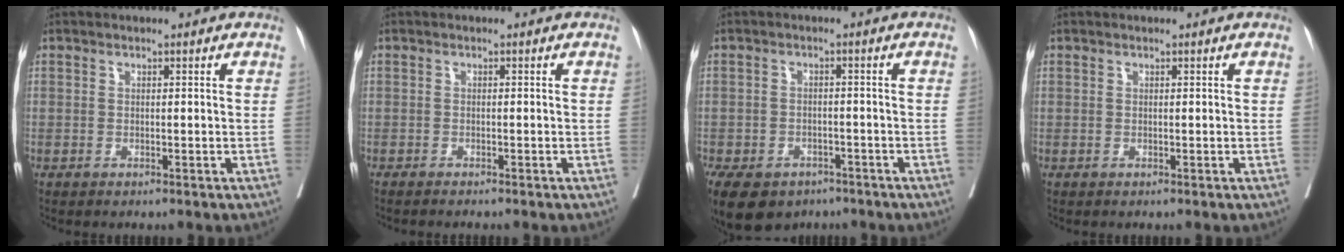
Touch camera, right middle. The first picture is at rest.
{"total": 2.5, "force": [-2.2, 0.0, 1.2], "torque": [-0.016, -0.001, -0.028]}
{"total": 16.8, "force": [-10.0, 11.3, 7.3], "torque": [-0.224, -0.024, -0.136]}
{"total": 0.0}